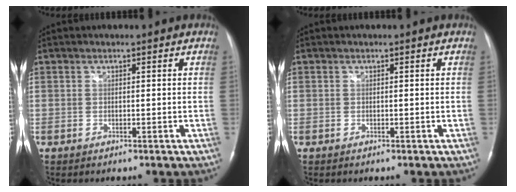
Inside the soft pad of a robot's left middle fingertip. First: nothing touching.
{"total": 0.0}